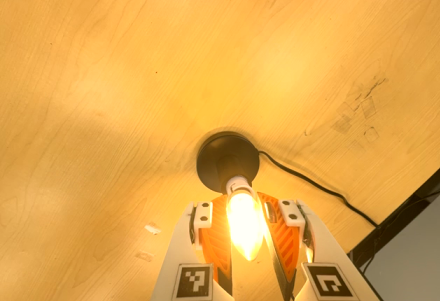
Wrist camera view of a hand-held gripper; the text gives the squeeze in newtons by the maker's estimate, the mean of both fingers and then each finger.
{"total": 13.8, "left": 13.2, "right": 14.5}